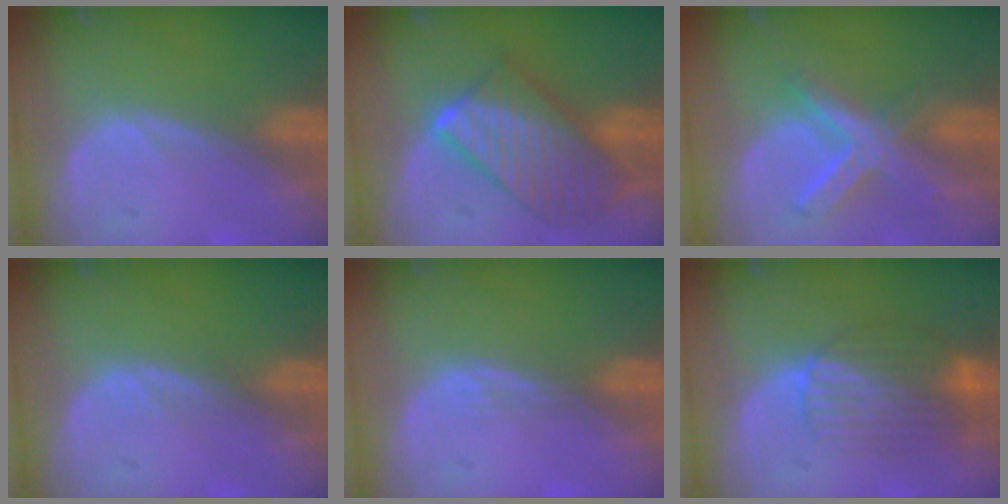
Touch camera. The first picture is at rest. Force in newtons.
{"total": 10.2, "press": 10.1, "slide": 0.8}
{"total": 7.2, "press": 6.3, "slide": 3.5}
{"total": 0.9, "press": 0.9, "slide": 0.2}
{"total": 1.4, "press": 1.1, "slide": 0.9}
{"total": 8.5, "press": 7.3, "slide": 4.3}